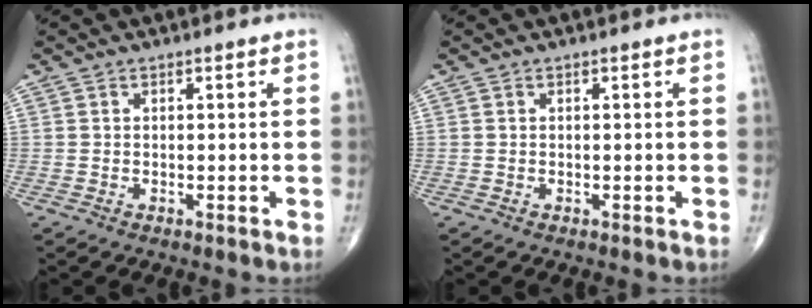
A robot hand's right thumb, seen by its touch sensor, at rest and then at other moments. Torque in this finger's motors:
{"motor_torque": [0.00, 0.00, 0.00, 0.00, 0.00]}